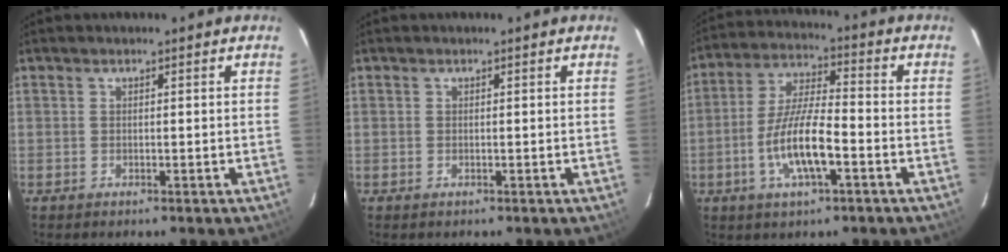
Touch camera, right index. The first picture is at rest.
{"total": 0.0}
{"total": 11.0, "force": [-4.0, 2.8, 9.8], "torque": [-0.198, -0.003, -0.075]}